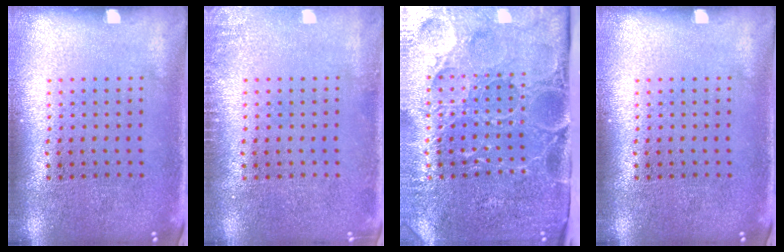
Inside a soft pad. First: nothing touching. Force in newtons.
{"total": 1.1, "press": 1.1, "slide": 0.2}
{"total": 5.1, "press": 4.2, "slide": 2.8}
{"total": 0.0}